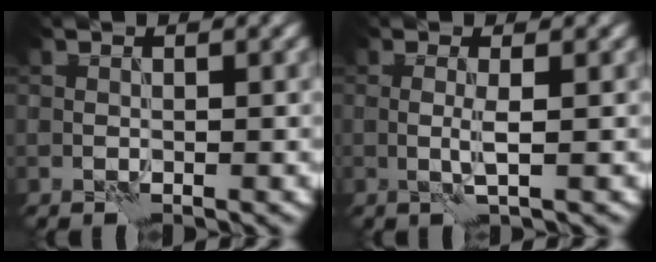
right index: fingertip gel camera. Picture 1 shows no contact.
{"total": 1.5, "force": [0.1, 0.0, 1.5], "torque": [-0.032, -0.003, -0.002]}